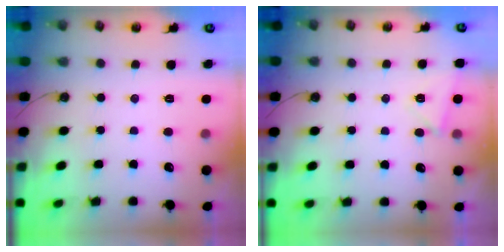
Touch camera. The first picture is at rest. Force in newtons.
{"total": 4.4, "press": 3.9, "slide": 2.0}